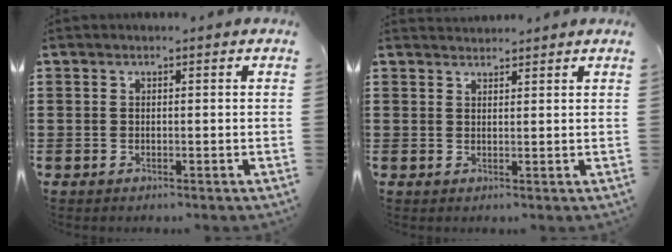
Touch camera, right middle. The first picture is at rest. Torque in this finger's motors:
{"motor_torque": [-0.49, -0.64, -0.08, -0.03]}